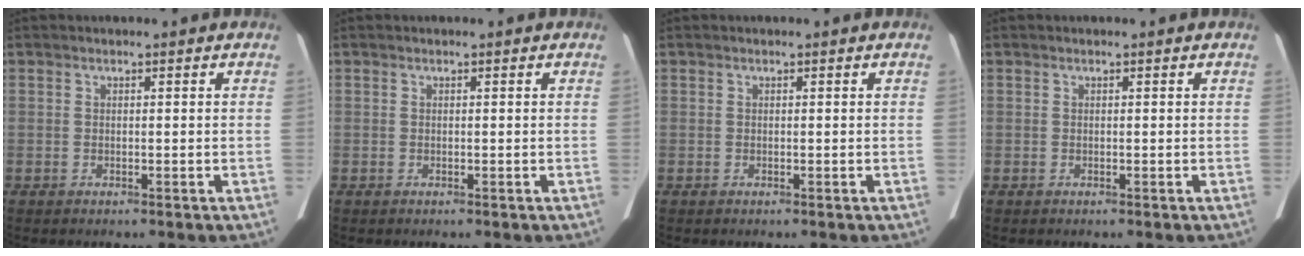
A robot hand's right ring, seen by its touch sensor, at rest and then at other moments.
{"total": 0.0}
{"total": 0.0}
{"total": 0.0}